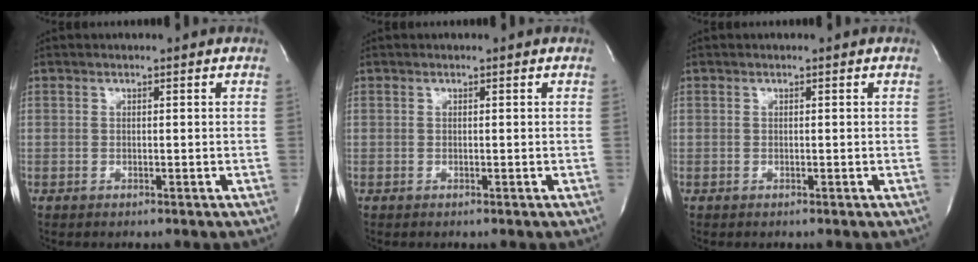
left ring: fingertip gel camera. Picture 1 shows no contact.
{"total": 0.0}
{"total": 0.0}